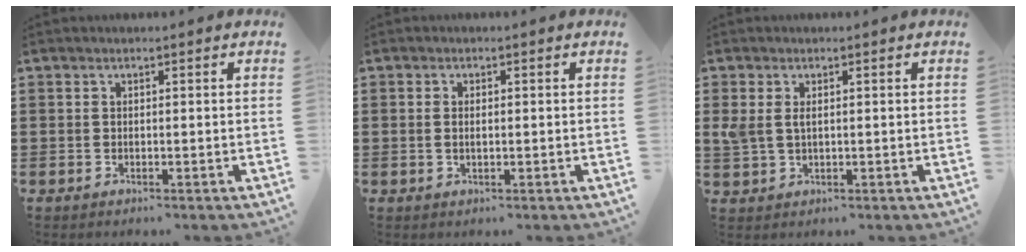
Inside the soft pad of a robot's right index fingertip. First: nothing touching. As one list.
[{"total": 1.3, "force": [0.1, 0.6, 1.2], "torque": [-0.024, 0.004, 0.000]}, {"total": 2.4, "force": [0.7, 1.4, 1.9], "torque": [-0.048, 0.004, 0.009]}]